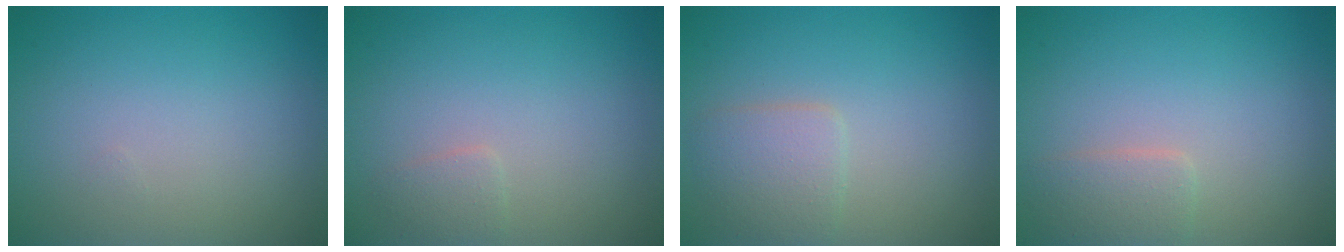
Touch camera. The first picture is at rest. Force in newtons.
{"total": 1.0, "press": 1.0, "slide": 0.0}
{"total": 2.5, "press": 2.5, "slide": 0.1}
{"total": 2.0, "press": 2.0, "slide": 0.0}